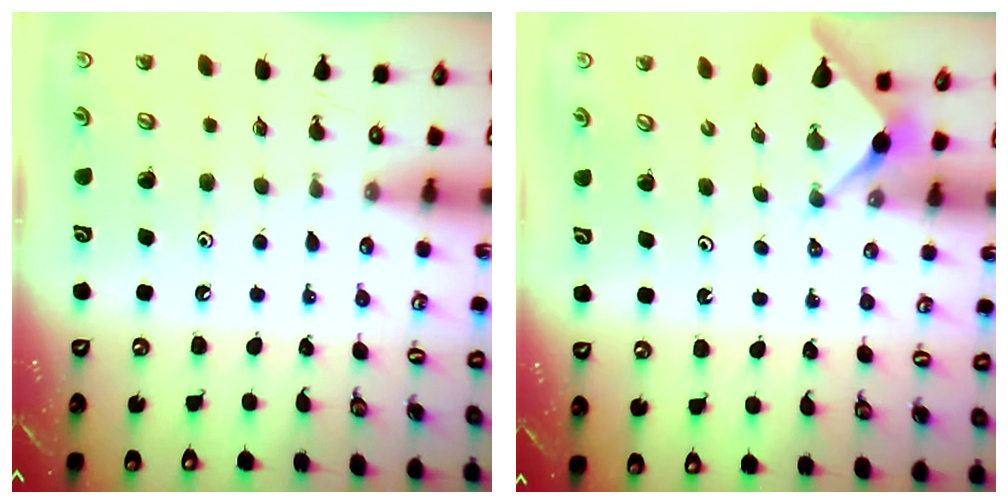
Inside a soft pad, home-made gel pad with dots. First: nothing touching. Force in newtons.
{"total": 2.9, "press": 2.9, "slide": 0.3}